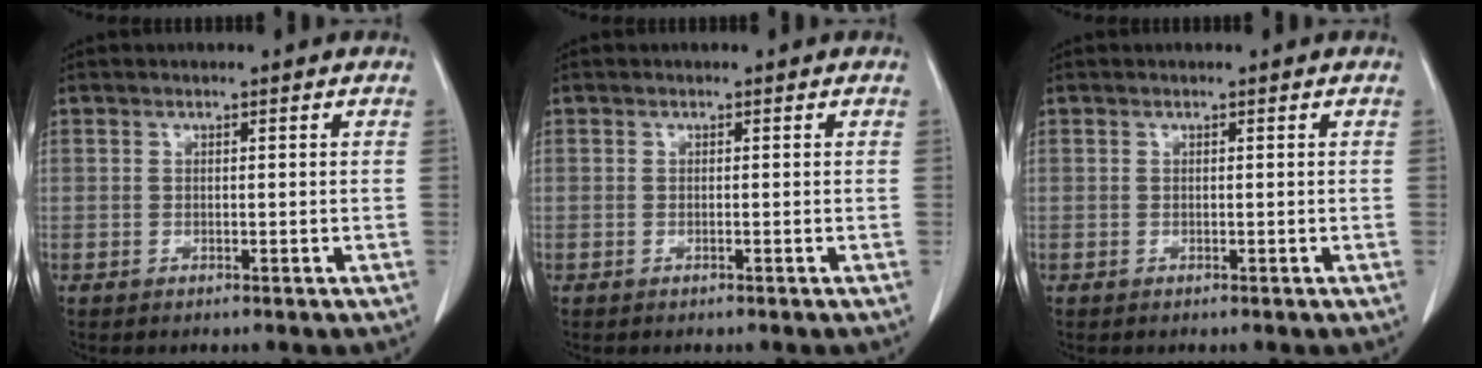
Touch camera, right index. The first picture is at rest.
{"total": 0.0}
{"total": 0.0}